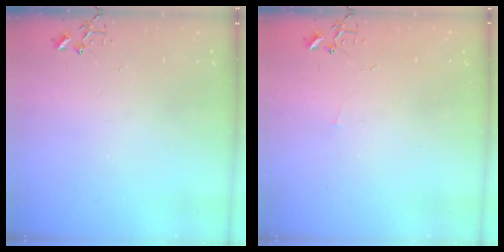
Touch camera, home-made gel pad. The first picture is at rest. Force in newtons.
{"total": 2.3, "press": 2.3, "slide": 0.4}